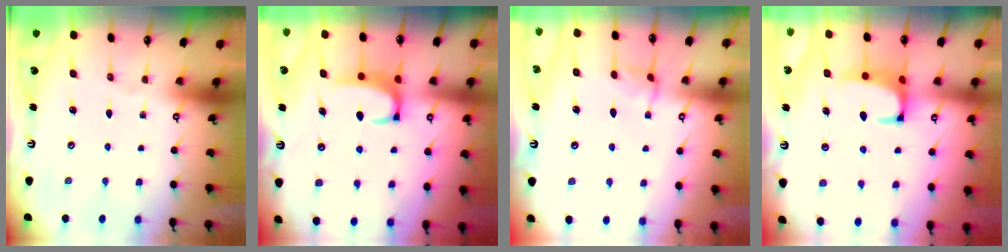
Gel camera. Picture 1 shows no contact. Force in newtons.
{"total": 3.7, "press": 3.7, "slide": 0.3}
{"total": 2.7, "press": 2.7, "slide": 0.2}
{"total": 1.6, "press": 1.3, "slide": 0.9}